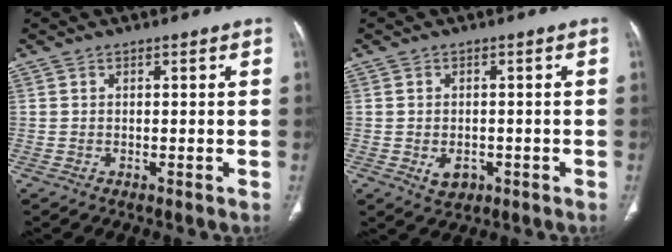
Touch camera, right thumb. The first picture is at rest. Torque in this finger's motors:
{"motor_torque": [-0.46, 0.48, -0.05, -0.09, 0.08]}